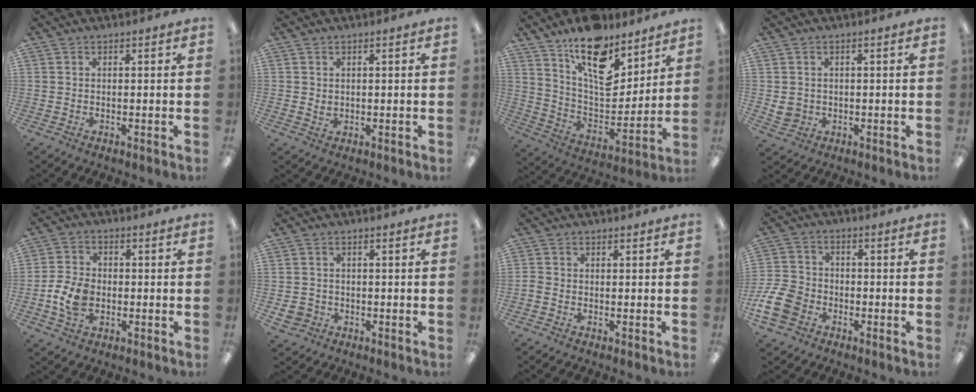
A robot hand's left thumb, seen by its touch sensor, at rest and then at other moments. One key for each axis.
{"total": 1.1, "fx": 0.2, "fy": 0.9, "fz": 0.7, "tx": -0.014, "ty": -0.001, "tz": 0.005}
{"total": 17.4, "fx": 12.0, "fy": 8.1, "fz": 9.6, "tx": -0.156, "ty": -0.081, "tz": 0.212}
{"total": 2.7, "fx": 0.2, "fy": 2.6, "fz": 0.9, "tx": -0.010, "ty": -0.002, "tz": 0.004}
{"total": 7.6, "fx": -1.9, "fy": 5.4, "fz": 5.0, "tx": -0.108, "ty": 0.008, "tz": -0.032}
{"total": 3.3, "fx": -1.4, "fy": 2.8, "fz": 1.0, "tx": -0.021, "ty": 0.000, "tz": -0.025}
{"total": 0.8, "fx": -0.4, "fy": 0.6, "fz": 0.3, "tx": -0.004, "ty": 0.002, "tz": -0.009}
{"total": 9.3, "fx": -4.0, "fy": 6.9, "fz": 4.7, "tx": -0.100, "ty": 0.022, "tz": -0.072}